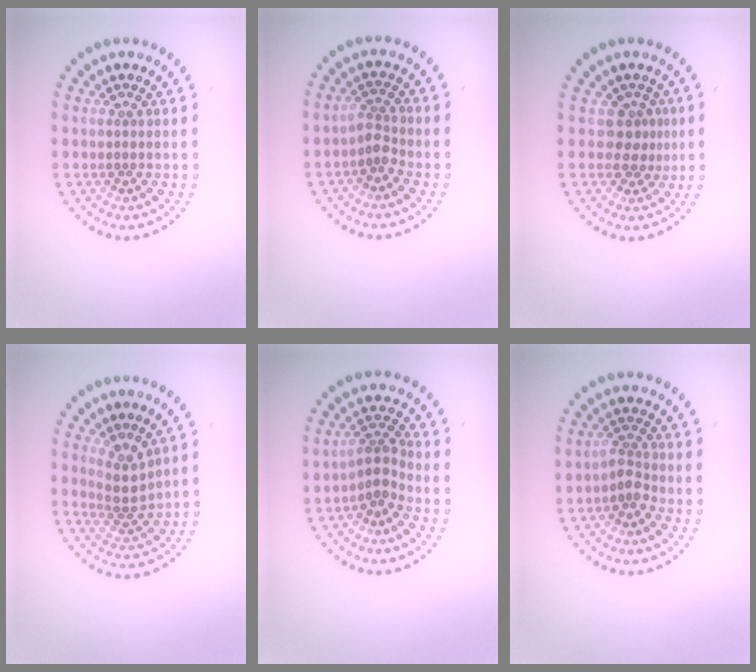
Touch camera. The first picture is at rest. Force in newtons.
{"total": 1.8, "press": 1.3, "slide": 1.3}
{"total": 2.2, "press": 1.6, "slide": 1.6}
{"total": 2.5, "press": 1.9, "slide": 1.6}
{"total": 2.3, "press": 1.6, "slide": 1.6}
{"total": 1.8, "press": 1.3, "slide": 1.3}